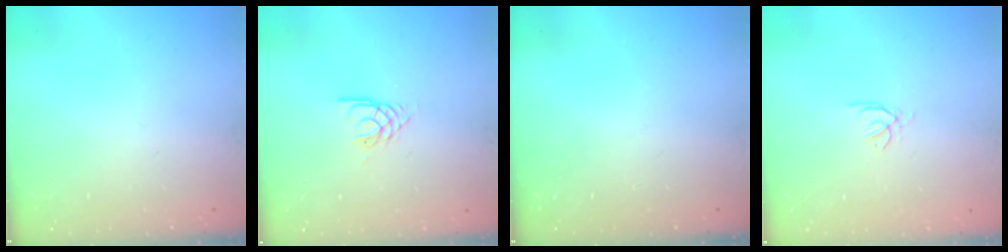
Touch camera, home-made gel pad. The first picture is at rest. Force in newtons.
{"total": 2.5, "press": 2.4, "slide": 0.4}
{"total": 0.0}
{"total": 0.6, "press": 0.4, "slide": 0.3}